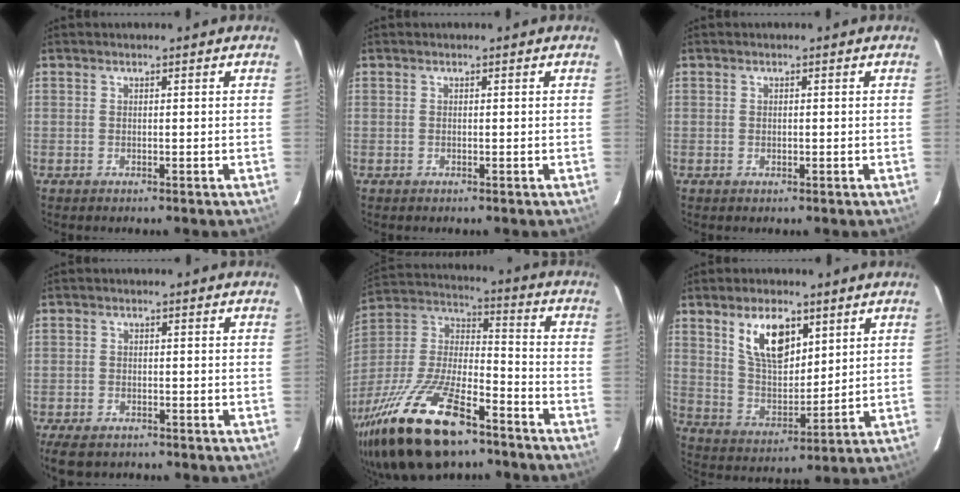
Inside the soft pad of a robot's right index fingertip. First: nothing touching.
{"total": 0.0}
{"total": 0.5, "force": [0.0, 0.4, 0.3], "torque": [-0.005, 0.000, 0.001]}
{"total": 6.4, "force": [-4.9, 3.0, 2.8], "torque": [-0.075, -0.013, -0.084]}
{"total": 28.8, "force": [-18.6, 11.1, 18.9], "torque": [-0.394, -0.029, -0.317]}
{"total": 11.2, "force": [5.9, 5.4, 7.8], "torque": [-0.136, 0.005, 0.120]}